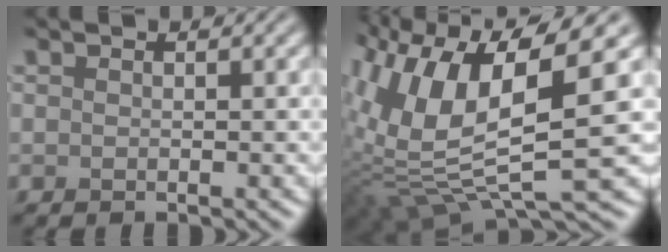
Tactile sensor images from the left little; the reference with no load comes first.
{"total": 13.4, "force": [2.0, 5.7, 11.9], "torque": [-0.270, -0.015, 0.044]}